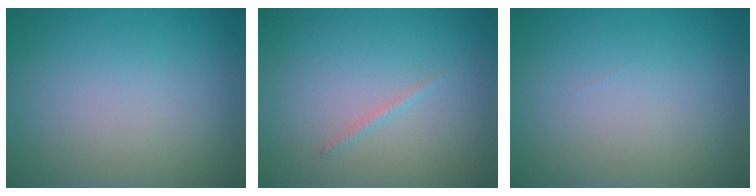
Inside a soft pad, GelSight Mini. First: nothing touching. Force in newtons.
{"total": 0.6, "press": 0.6, "slide": 0.1}
{"total": 0.0}